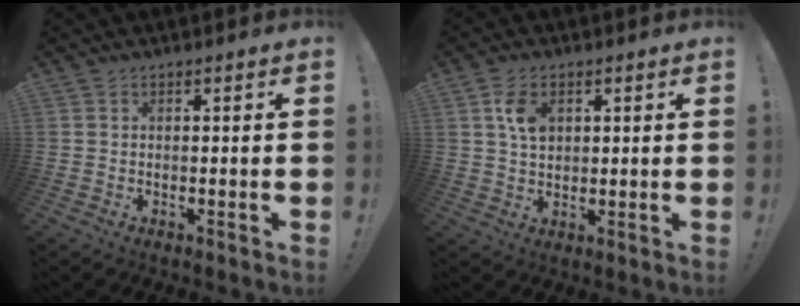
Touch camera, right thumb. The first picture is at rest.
{"total": 6.6, "force": [2.4, 4.4, 4.2], "torque": [-0.069, -0.001, 0.046]}